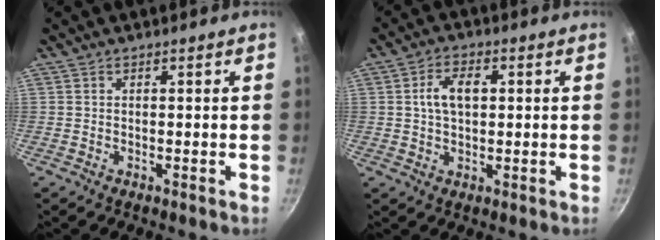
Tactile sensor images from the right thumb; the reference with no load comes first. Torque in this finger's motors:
{"motor_torque": [-0.23, 0.53, 0.08, -0.14, 0.08]}